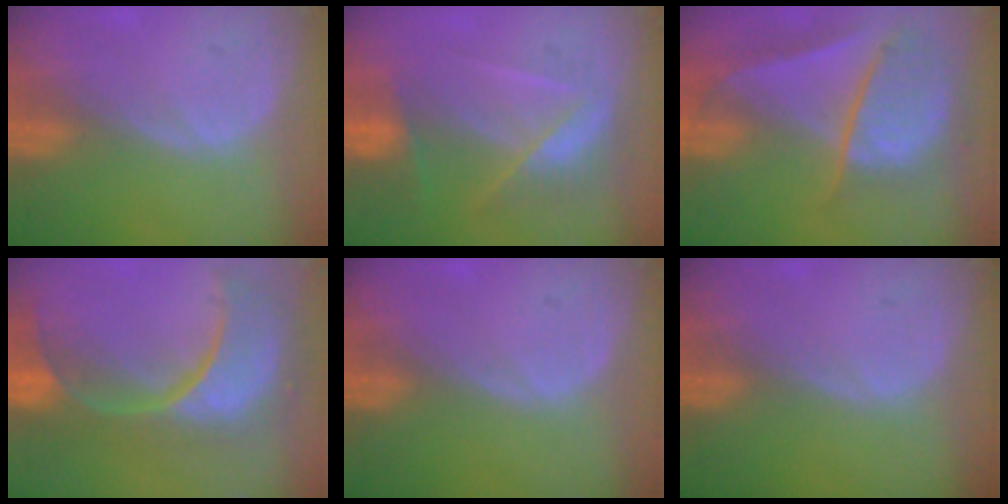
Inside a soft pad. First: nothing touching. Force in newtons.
{"total": 7.3, "press": 6.4, "slide": 3.5}
{"total": 9.4, "press": 8.1, "slide": 4.8}
{"total": 14.2, "press": 11.3, "slide": 8.7}
{"total": 0.0}
{"total": 0.0}